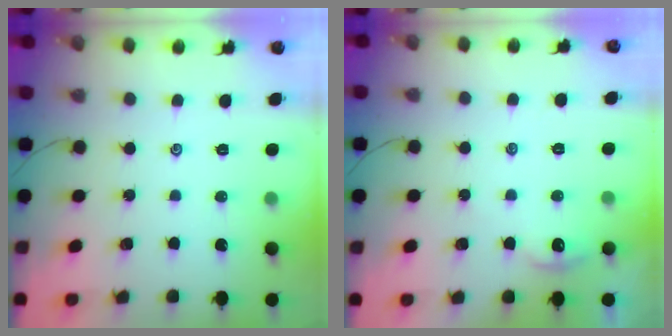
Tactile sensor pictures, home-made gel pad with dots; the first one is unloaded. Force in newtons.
{"total": 2.5, "press": 2.5, "slide": 0.3}